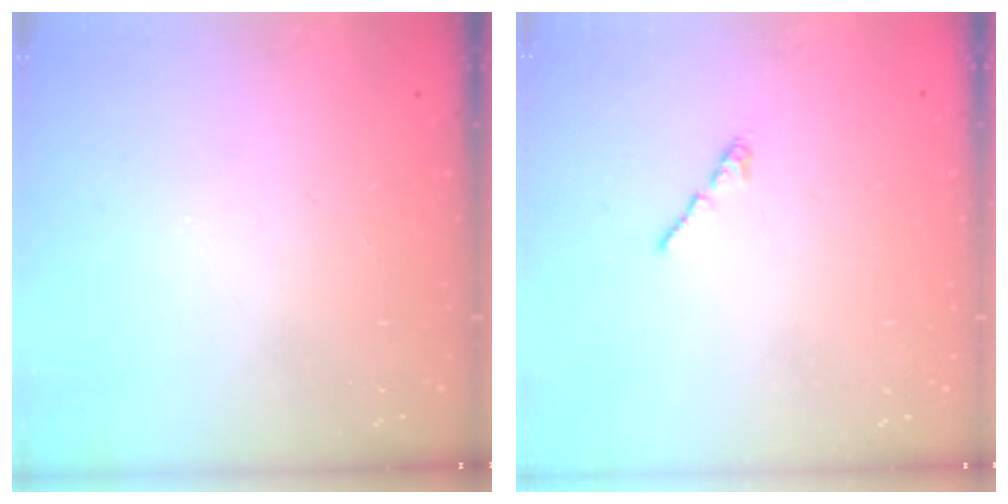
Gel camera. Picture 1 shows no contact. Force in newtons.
{"total": 0.7, "press": 0.6, "slide": 0.4}